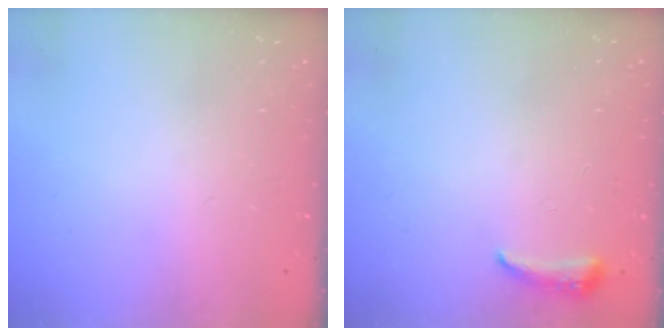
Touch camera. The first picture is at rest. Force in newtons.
{"total": 4.3, "press": 4.2, "slide": 0.9}